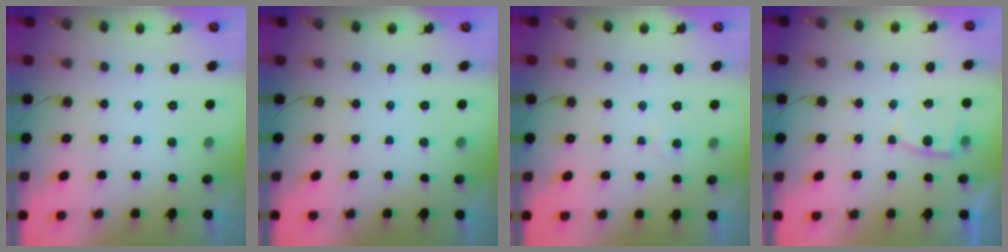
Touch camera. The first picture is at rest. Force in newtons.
{"total": 0.0}
{"total": 2.6, "press": 2.6, "slide": 0.3}
{"total": 5.0, "press": 5.0, "slide": 0.4}